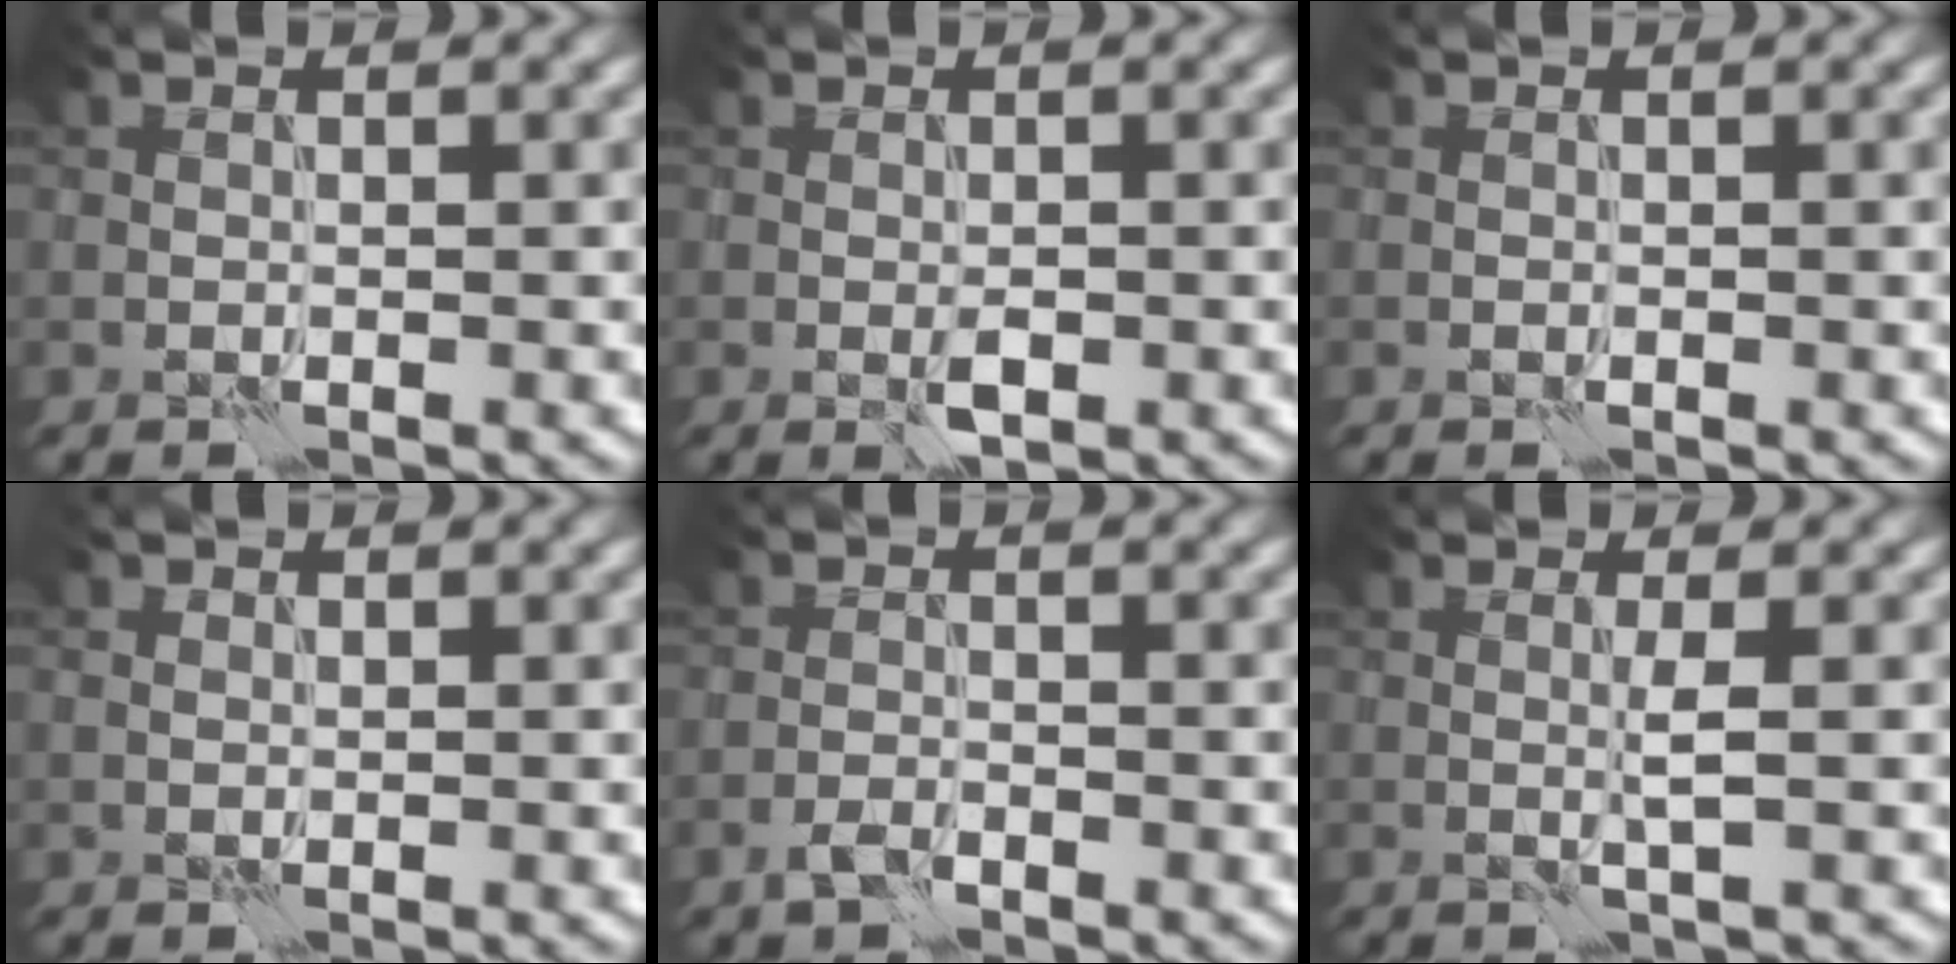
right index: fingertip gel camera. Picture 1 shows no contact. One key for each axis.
{"total": 1.3, "fx": -0.4, "fy": 0.5, "fz": 1.1, "tx": -0.020, "ty": 0.000, "tz": -0.008}
{"total": 0.0}
{"total": 0.8, "fx": 0.0, "fy": 0.7, "fz": 0.4, "tx": -0.004, "ty": 0.000, "tz": 0.000}
{"total": 1.4, "fx": -1.1, "fy": 0.5, "fz": 0.7, "tx": -0.015, "ty": 0.005, "tz": -0.026}
{"total": 1.2, "fx": 0.1, "fy": -0.2, "fz": 1.2, "tx": -0.029, "ty": 0.001, "tz": -0.001}